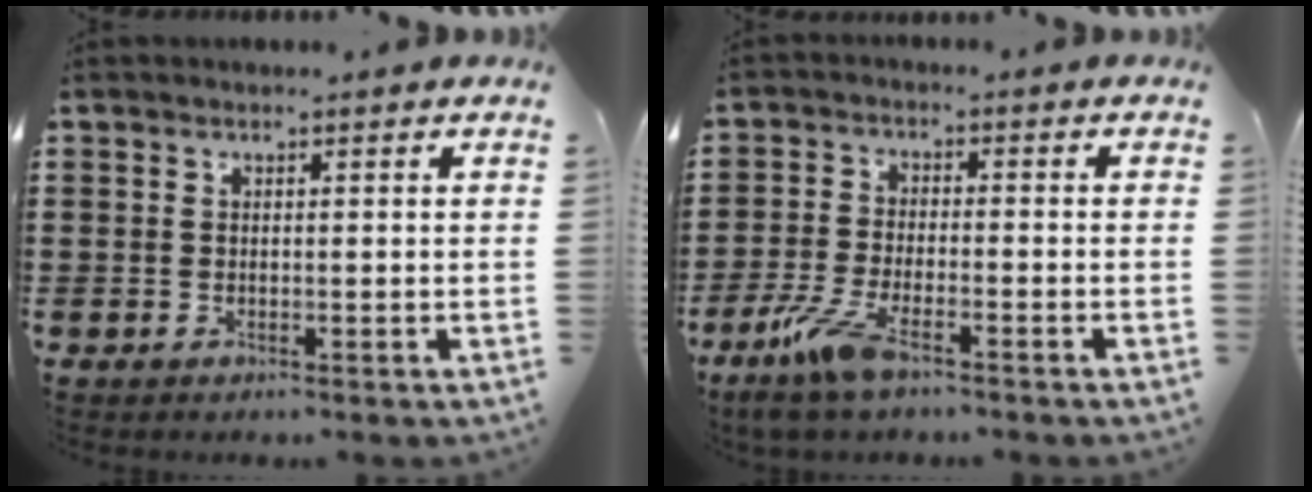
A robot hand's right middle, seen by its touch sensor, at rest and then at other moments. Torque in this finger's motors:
{"motor_torque": [0.49, -0.29, 0.54, 0.06]}